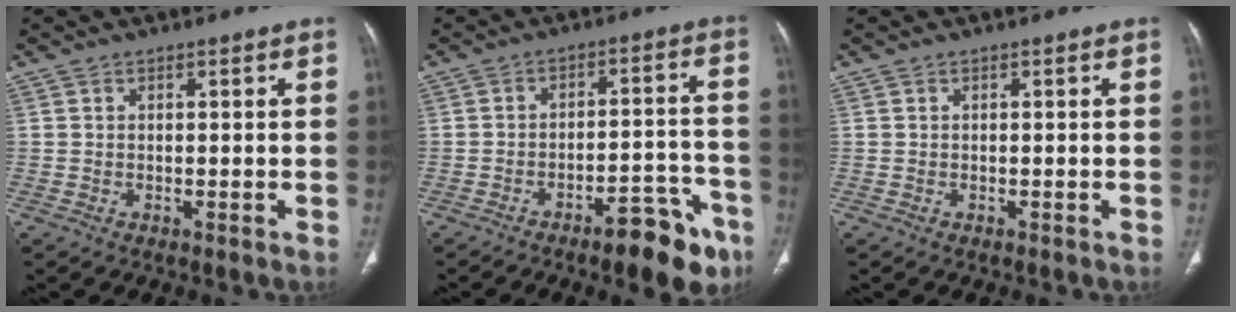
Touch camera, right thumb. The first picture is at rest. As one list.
[{"total": 12.1, "force": [-7.6, 4.0, 8.5], "torque": [-0.088, 0.057, -0.105]}, {"total": 0.0}]